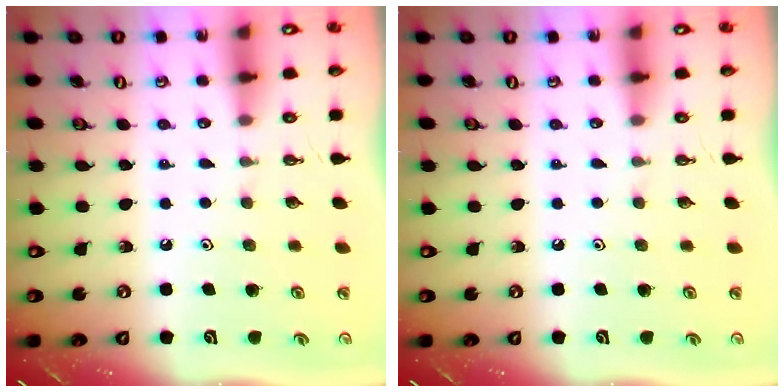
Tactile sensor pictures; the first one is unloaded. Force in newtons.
{"total": 0.0}